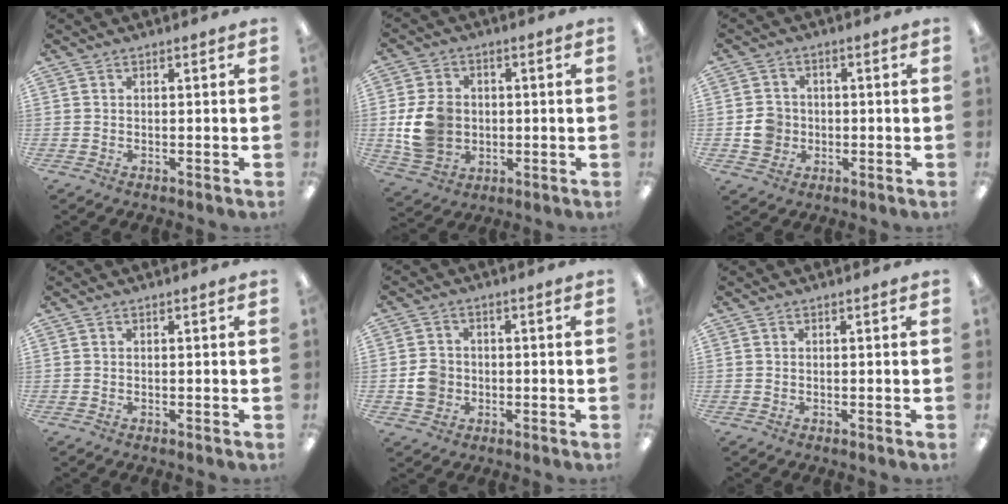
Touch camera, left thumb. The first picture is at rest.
{"total": 10.8, "force": [-0.3, 8.9, 6.0], "torque": [-0.122, 0.013, -0.002]}
{"total": 5.5, "force": [-0.9, 5.1, 1.7], "torque": [-0.018, 0.007, -0.015]}
{"total": 0.0}
{"total": 5.0, "force": [-0.9, 4.6, 1.8], "torque": [-0.024, 0.007, -0.015]}
{"total": 0.0}